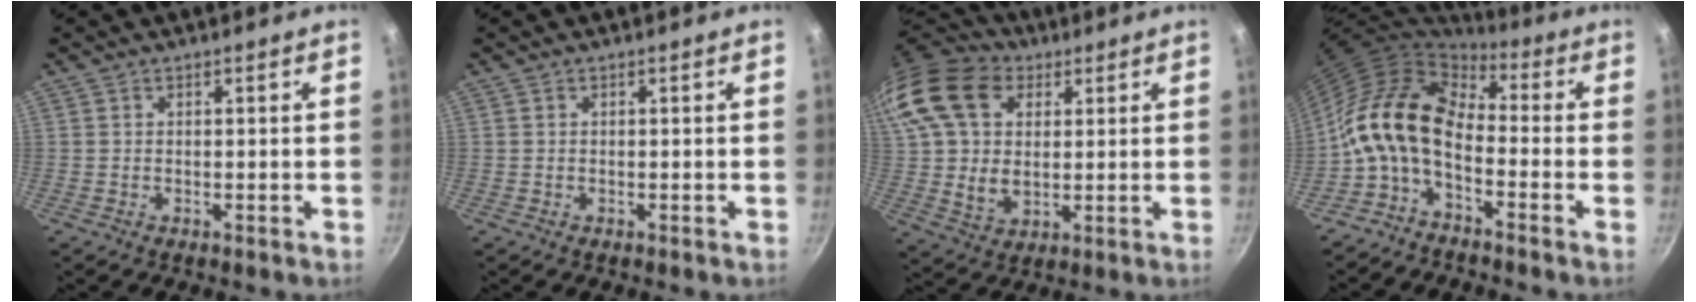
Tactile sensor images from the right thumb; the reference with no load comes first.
{"total": 0.0}
{"total": 23.2, "force": [7.3, 16.3, 14.8], "torque": [-0.309, 0.014, 0.128]}
{"total": 12.7, "force": [-2.0, 7.7, 9.8], "torque": [-0.175, 0.032, -0.055]}